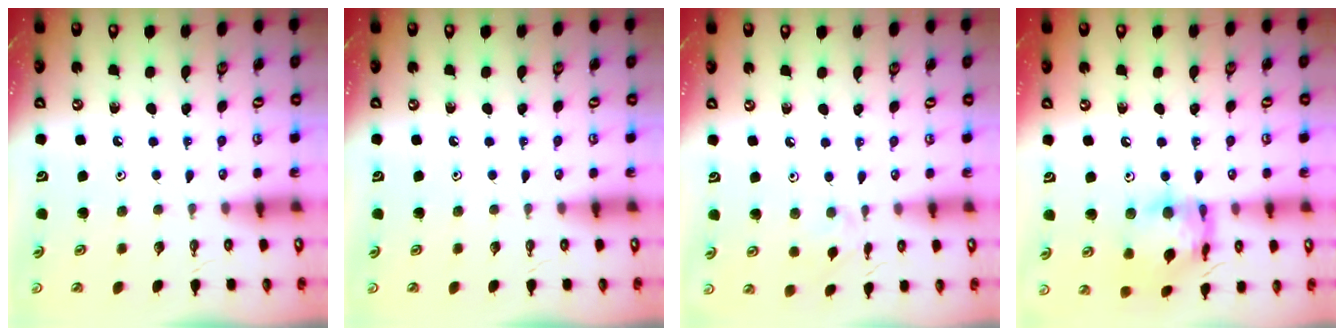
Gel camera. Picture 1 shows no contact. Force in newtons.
{"total": 0.0}
{"total": 1.8, "press": 1.7, "slide": 0.5}
{"total": 14.5, "press": 14.4, "slide": 1.4}